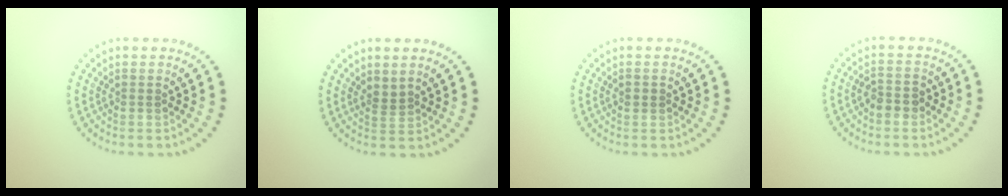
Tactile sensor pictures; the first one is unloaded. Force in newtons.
{"total": 1.3, "press": 0.9, "slide": 0.9}
{"total": 1.1, "press": 1.1, "slide": 0.2}
{"total": 1.9, "press": 1.8, "slide": 0.6}